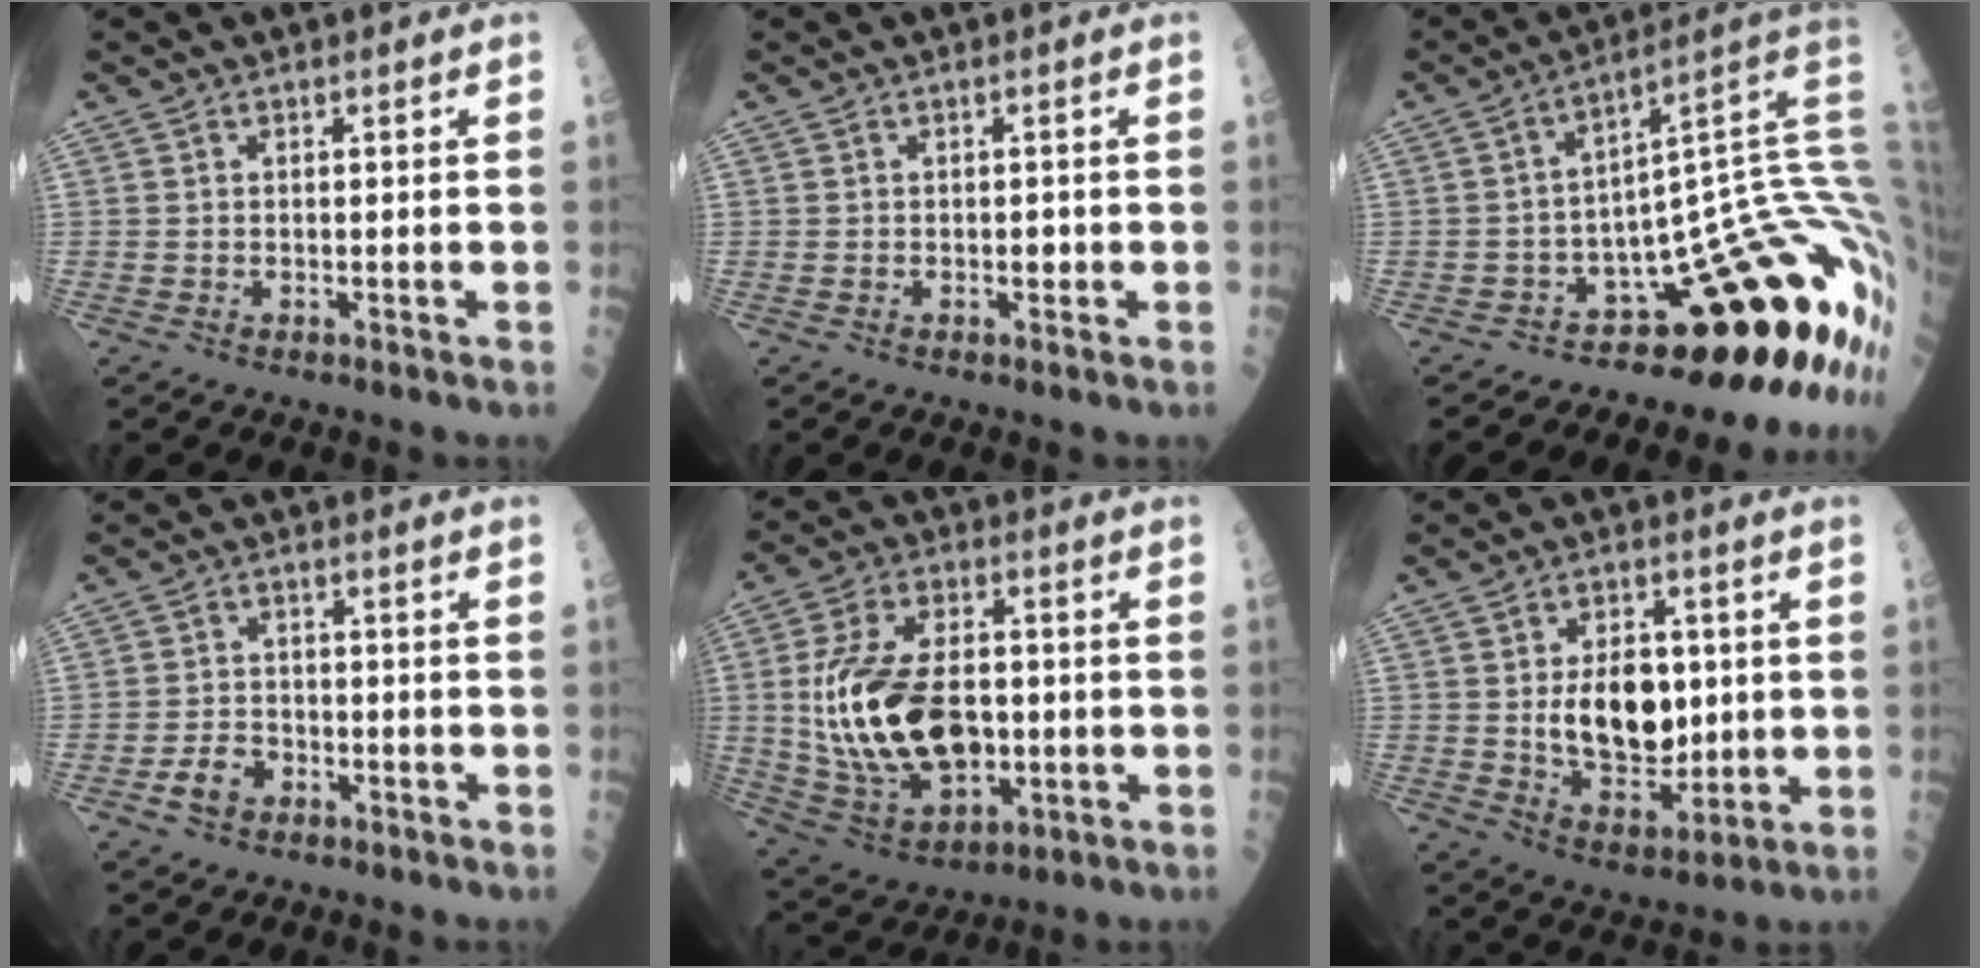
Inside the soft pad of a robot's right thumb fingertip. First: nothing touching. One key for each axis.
{"total": 1.3, "fx": -0.2, "fy": 0.8, "fz": 1.0, "tx": -0.007, "ty": 0.001, "tz": -0.003}
{"total": 20.2, "fx": -0.8, "fy": 7.0, "fz": 19.0, "tx": -0.121, "ty": 0.096, "tz": -0.011}
{"total": 4.3, "fx": -2.3, "fy": 2.8, "fz": 2.1, "tx": -0.031, "ty": 0.019, "tz": -0.042}
{"total": 21.6, "fx": -0.9, "fy": 12.3, "fz": 17.8, "tx": -0.330, "ty": -0.003, "tz": 0.000}
{"total": 12.9, "fx": 0.8, "fy": 8.2, "fz": 10.0, "tx": -0.113, "ty": -0.013, "tz": 0.026}